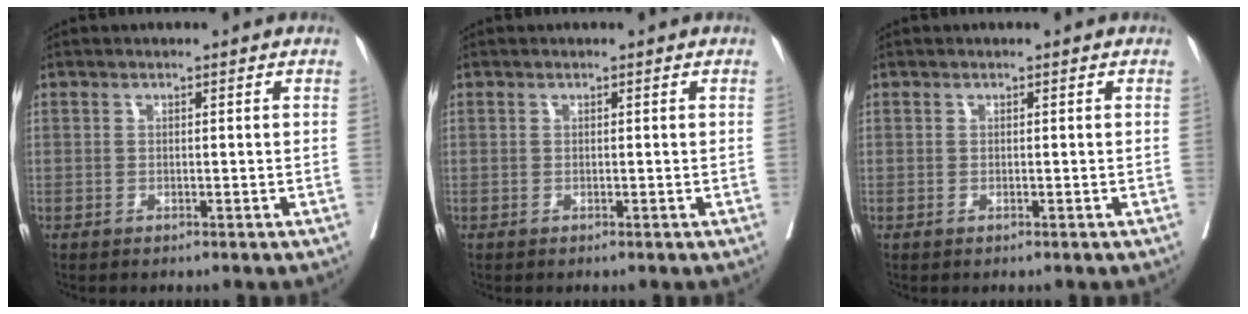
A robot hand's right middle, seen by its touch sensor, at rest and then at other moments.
{"total": 0.0}
{"total": 0.0}